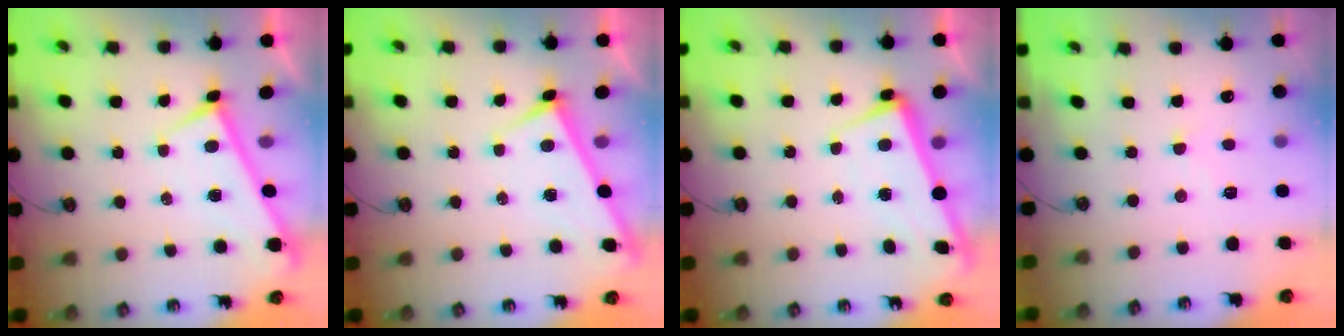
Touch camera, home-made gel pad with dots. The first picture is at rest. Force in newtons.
{"total": 3.6, "press": 3.6, "slide": 0.3}
{"total": 2.2, "press": 2.1, "slide": 0.5}
{"total": 2.6, "press": 2.5, "slide": 0.6}